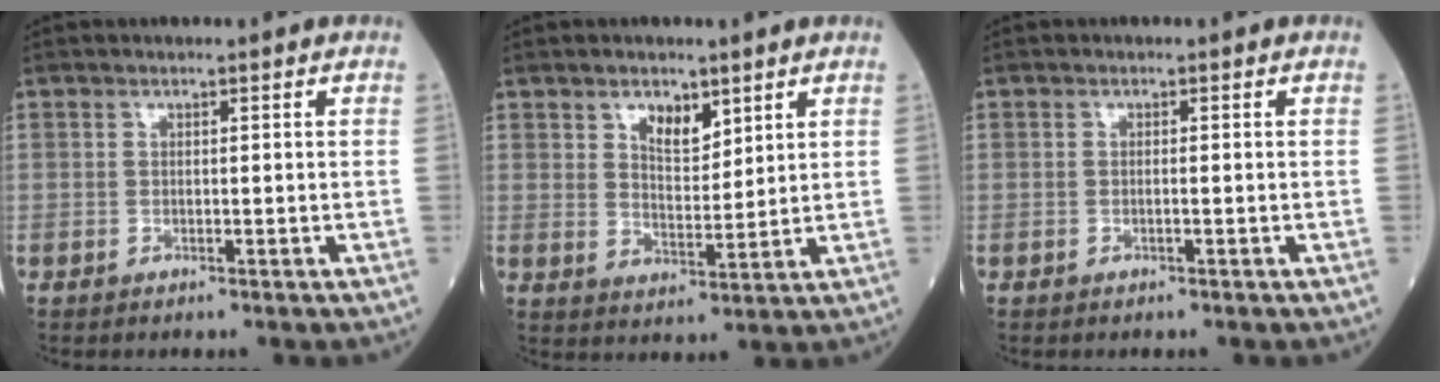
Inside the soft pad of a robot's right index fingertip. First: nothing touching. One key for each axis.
{"total": 4.9, "fx": 3.0, "fy": 2.3, "fz": 3.1, "tx": -0.054, "ty": -0.002, "tz": 0.054}
{"total": 0.5, "fx": -0.1, "fy": -0.1, "fz": 0.5, "tx": -0.011, "ty": 0.000, "tz": -0.002}